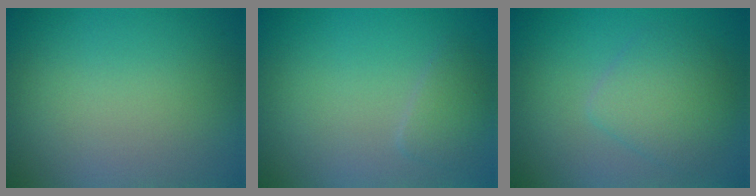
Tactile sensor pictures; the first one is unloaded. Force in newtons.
{"total": 1.5, "press": 1.5, "slide": 0.1}
{"total": 3.5, "press": 3.5, "slide": 0.1}